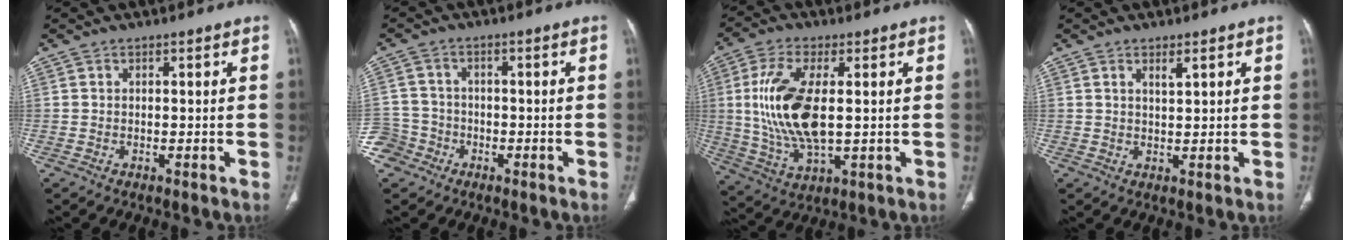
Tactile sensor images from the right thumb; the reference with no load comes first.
{"total": 6.5, "force": [-3.6, 5.4, 0.4], "torque": [0.002, 0.032, -0.069]}
{"total": 14.9, "force": [1.3, 6.5, 13.4], "torque": [-0.284, -0.012, 0.033]}
{"total": 2.1, "force": [1.2, 0.6, 1.6], "torque": [-0.027, -0.009, 0.023]}